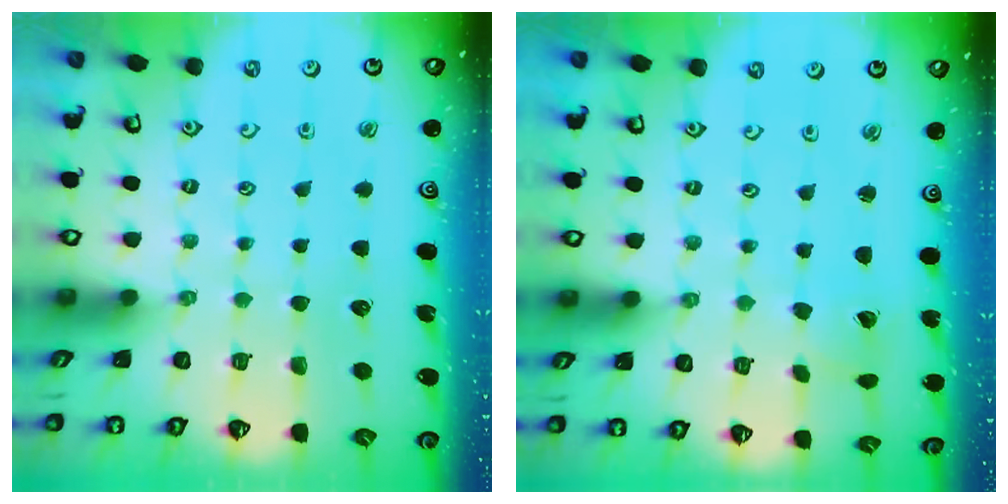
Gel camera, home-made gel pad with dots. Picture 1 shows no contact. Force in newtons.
{"total": 1.9, "press": 1.8, "slide": 0.3}